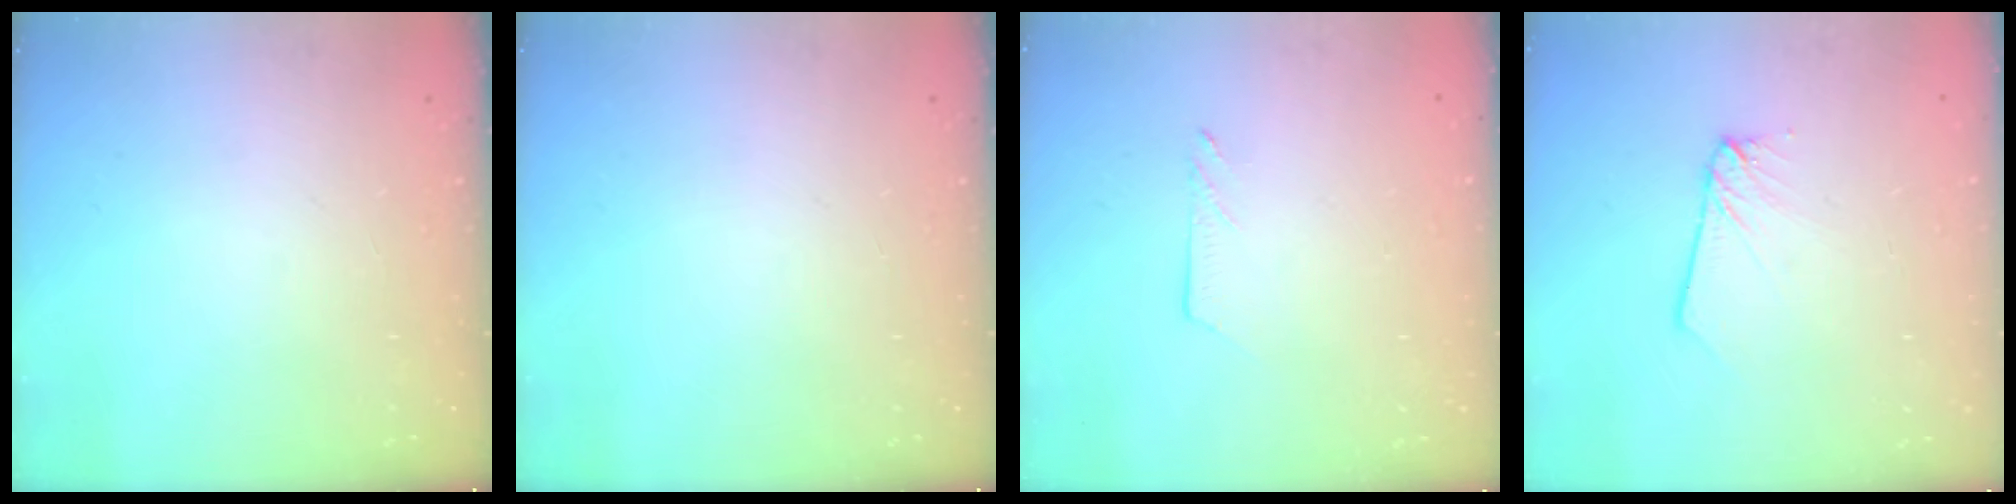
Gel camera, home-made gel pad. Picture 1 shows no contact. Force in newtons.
{"total": 0.0}
{"total": 3.5, "press": 3.4, "slide": 0.4}
{"total": 2.7, "press": 2.7, "slide": 0.2}